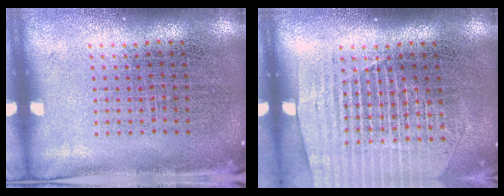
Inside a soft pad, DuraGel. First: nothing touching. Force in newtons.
{"total": 1.5, "press": 1.4, "slide": 0.5}